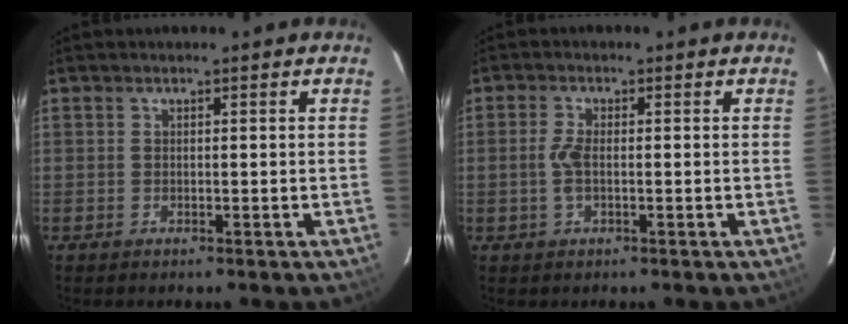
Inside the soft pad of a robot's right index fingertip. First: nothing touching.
{"total": 3.2, "force": [-0.5, 1.1, 2.9], "torque": [-0.065, 0.001, -0.011]}